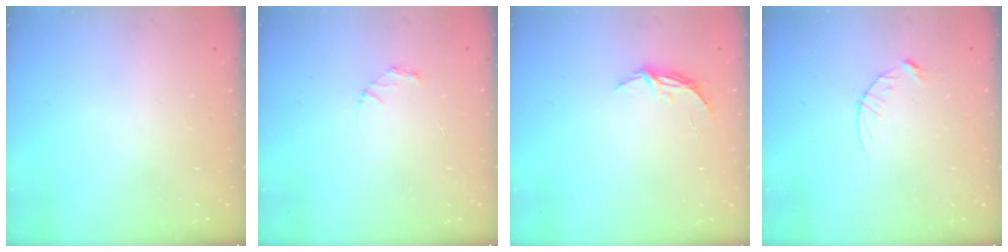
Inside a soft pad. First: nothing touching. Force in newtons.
{"total": 1.9, "press": 1.9, "slide": 0.2}
{"total": 4.2, "press": 4.2, "slide": 0.3}
{"total": 3.8, "press": 3.8, "slide": 0.4}